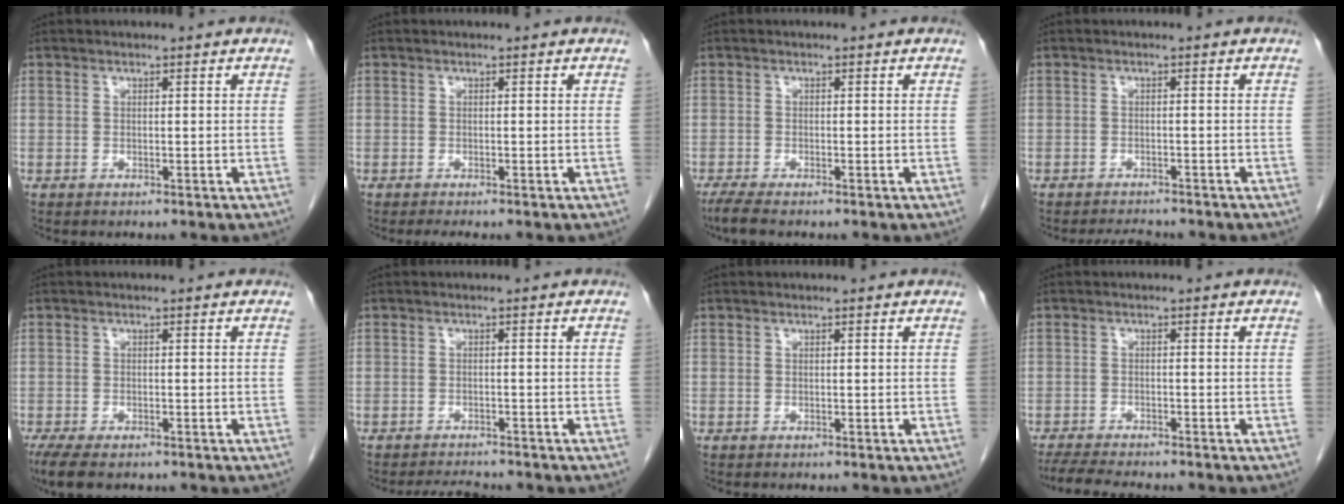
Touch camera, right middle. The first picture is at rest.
{"total": 1.5, "force": [-1.2, -0.1, 0.8], "torque": [-0.012, -0.002, -0.017]}
{"total": 2.7, "force": [-2.2, 0.2, 1.6], "torque": [-0.036, -0.009, -0.040]}
{"total": 3.1, "force": [-3.0, 0.6, 0.6], "torque": [-0.012, -0.009, -0.045]}
{"total": 5.8, "force": [-4.3, 2.0, 3.3], "torque": [-0.057, -0.014, -0.067]}
{"total": 3.0, "force": [-3.0, 0.2, 0.4], "torque": [-0.011, -0.012, -0.047]}
{"total": 0.0}
{"total": 7.4, "force": [-6.6, 0.8, 3.3], "torque": [-0.052, -0.017, -0.105]}